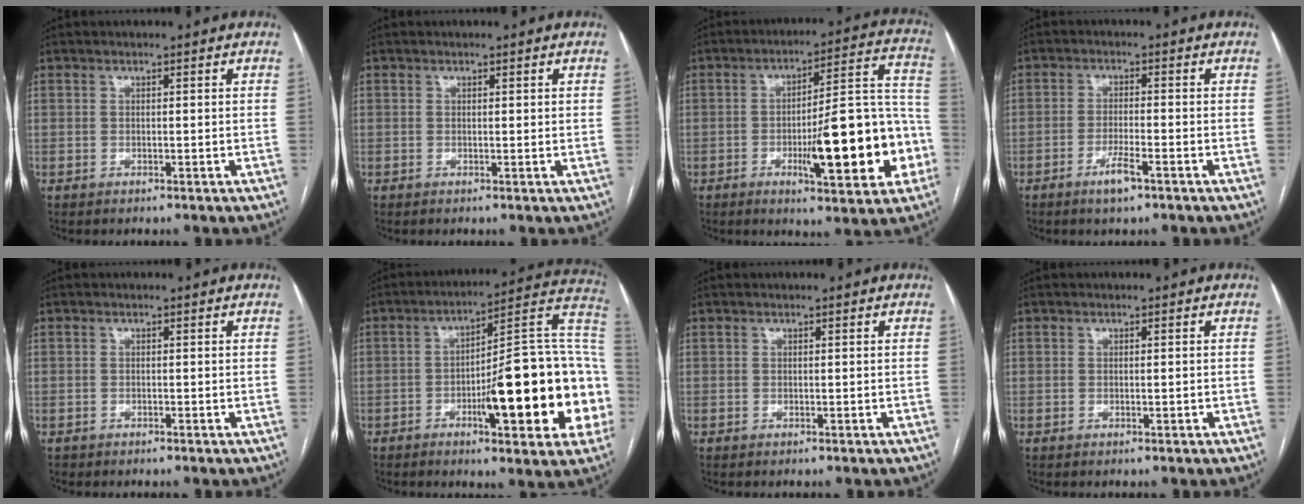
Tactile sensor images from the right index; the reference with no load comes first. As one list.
[{"total": 0.5, "force": [0.3, 0.1, 0.5], "torque": [-0.009, 0.000, 0.003]}, {"total": 18.5, "force": [-5.1, 4.0, 17.3], "torque": [-0.220, 0.025, -0.065]}, {"total": 4.0, "force": [-2.4, 0.5, 3.1], "torque": [-0.062, -0.003, -0.043]}, {"total": 0.6, "force": [-0.5, 0.4, -0.1], "torque": [-0.005, 0.003, -0.010]}, {"total": 23.6, "force": [-5.1, 4.5, 22.6], "torque": [-0.246, 0.029, -0.063]}, {"total": 0.0}, {"total": 0.5, "force": [-0.1, 0.2, 0.5], "torque": [-0.011, 0.001, 0.001]}]